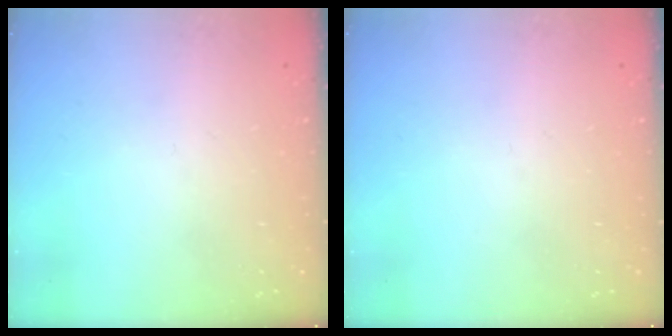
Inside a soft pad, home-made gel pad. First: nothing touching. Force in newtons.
{"total": 0.0}